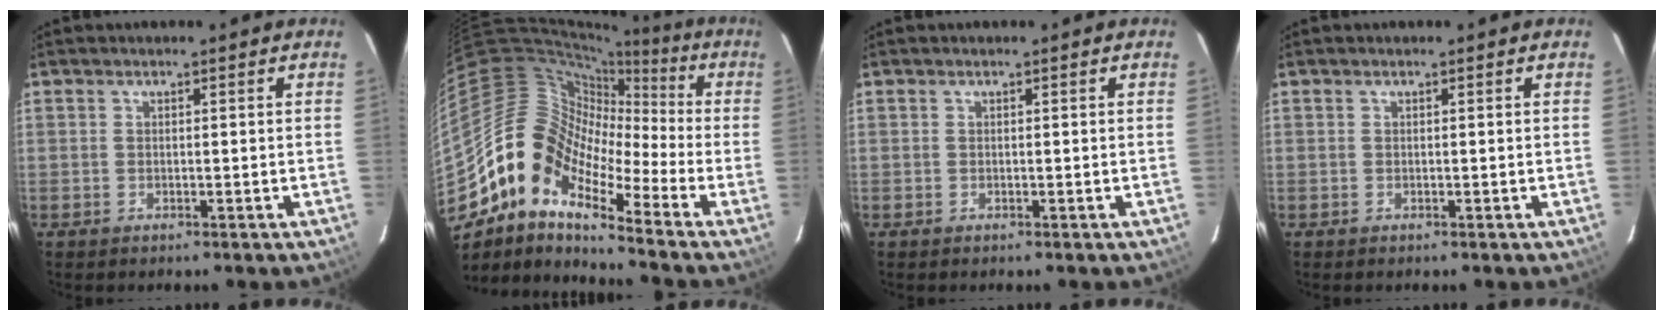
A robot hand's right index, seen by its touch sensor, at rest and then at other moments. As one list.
[{"total": 13.3, "force": [-7.6, 7.0, 8.4], "torque": [-0.135, 0.012, -0.171]}, {"total": 0.0}, {"total": 0.0}]